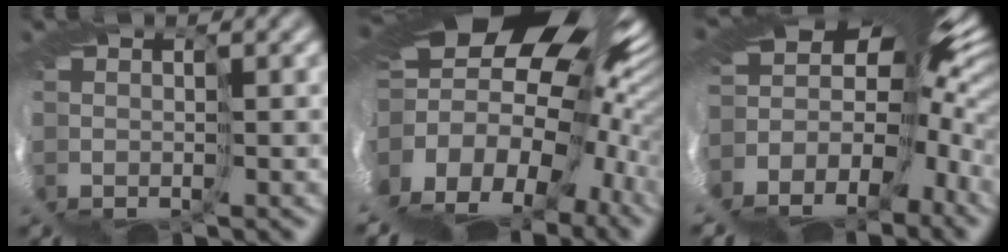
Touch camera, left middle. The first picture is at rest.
{"total": 16.9, "force": [-1.6, 11.8, 12.0], "torque": [-0.186, -0.009, -0.062]}
{"total": 12.7, "force": [-1.2, 6.6, 10.7], "torque": [-0.136, -0.019, 0.014]}